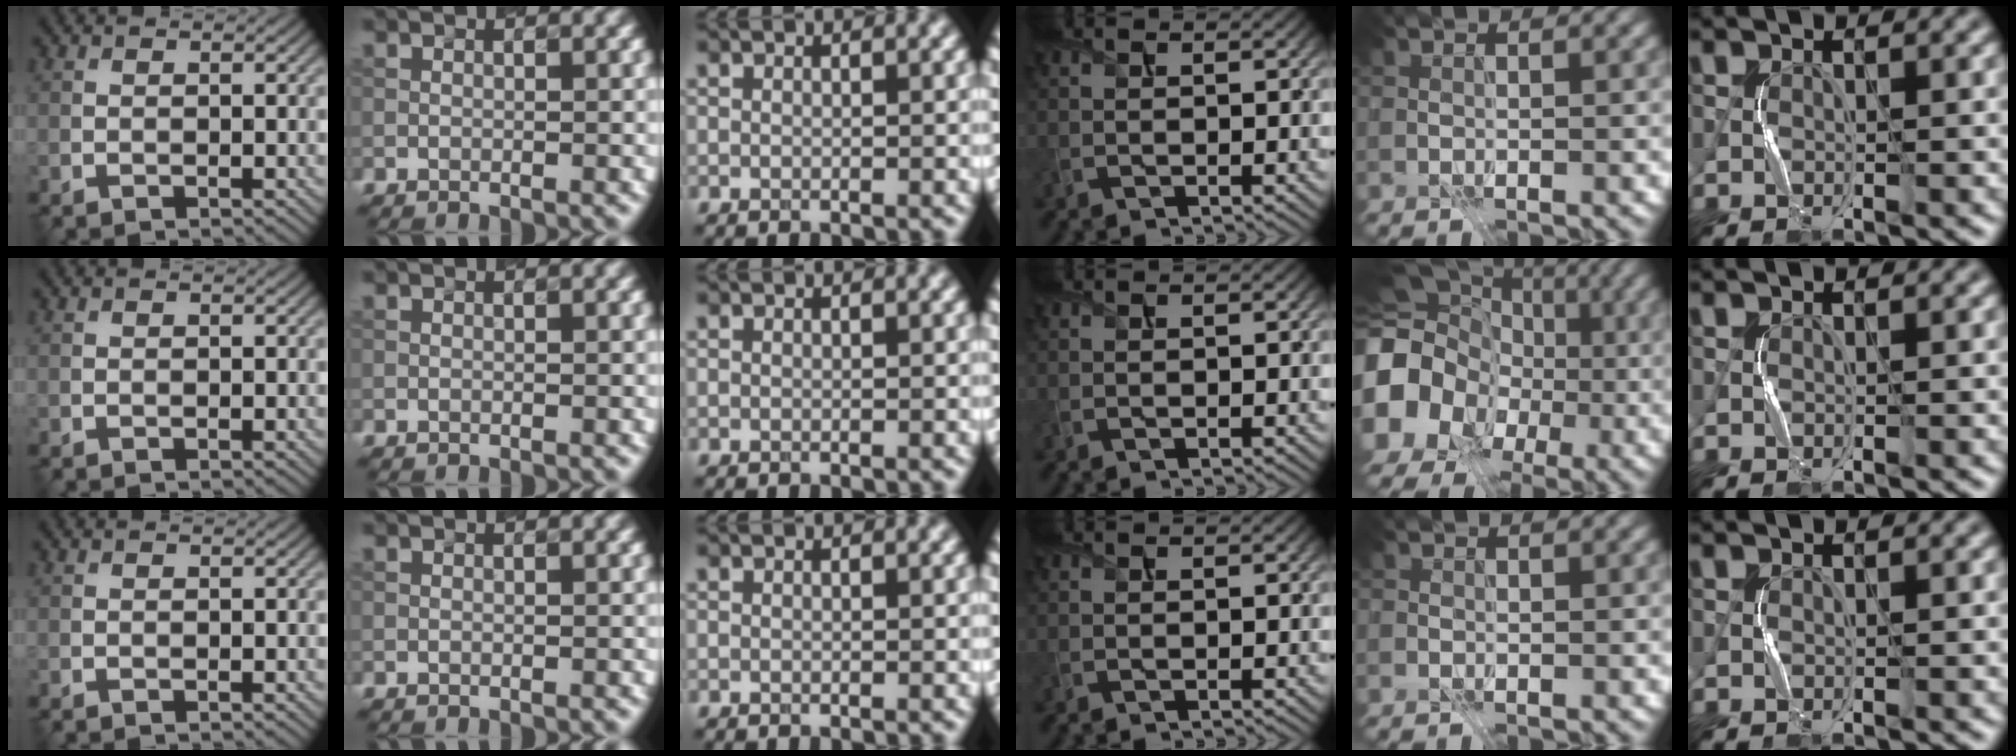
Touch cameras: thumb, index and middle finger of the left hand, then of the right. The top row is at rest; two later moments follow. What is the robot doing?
{"motion": "press", "object": "toy piano key"}